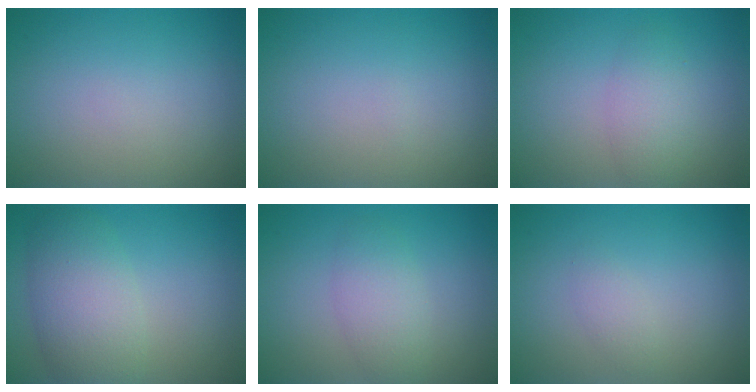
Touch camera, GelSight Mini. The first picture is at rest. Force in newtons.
{"total": 0.0}
{"total": 2.7, "press": 2.7, "slide": 0.1}
{"total": 5.5, "press": 5.5, "slide": 0.3}
{"total": 2.9, "press": 2.9, "slide": 0.1}
{"total": 1.1, "press": 1.1, "slide": 0.1}